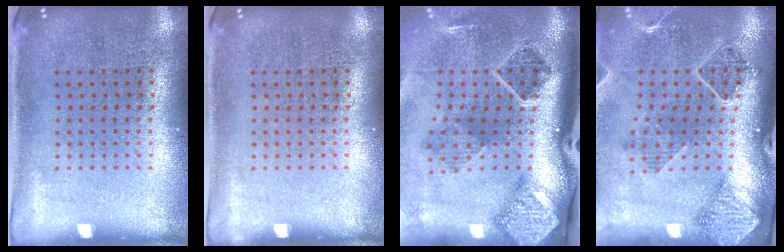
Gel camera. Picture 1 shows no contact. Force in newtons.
{"total": 0.0}
{"total": 2.9, "press": 1.9, "slide": 2.2}
{"total": 1.5, "press": 1.5, "slide": 0.1}